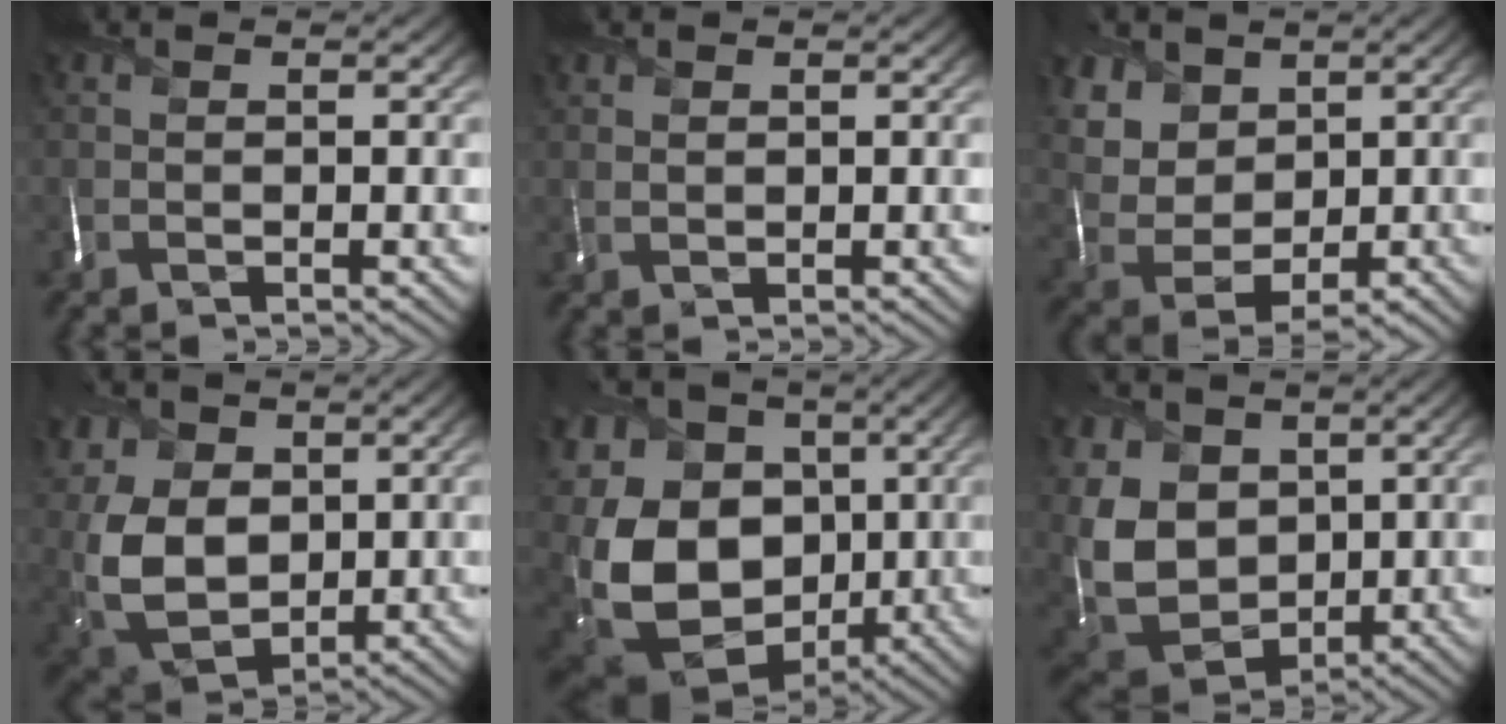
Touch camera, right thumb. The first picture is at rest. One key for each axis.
{"total": 1.3, "fx": 1.1, "fy": 0.5, "fz": 0.2, "tx": -0.005, "ty": 0.002, "tz": 0.028}
{"total": 9.0, "fx": 5.1, "fy": 6.0, "fz": 4.4, "tx": -0.150, "ty": 0.011, "tz": 0.114}
{"total": 11.1, "fx": 2.4, "fy": 8.1, "fz": 7.2, "tx": -0.192, "ty": 0.000, "tz": 0.045}
{"total": 18.3, "fx": -0.9, "fy": 13.9, "fz": 11.9, "tx": -0.283, "ty": -0.014, "tz": 0.012}
{"total": 13.2, "fx": 3.1, "fy": 10.1, "fz": 7.8, "tx": -0.225, "ty": -0.001, "tz": 0.068}